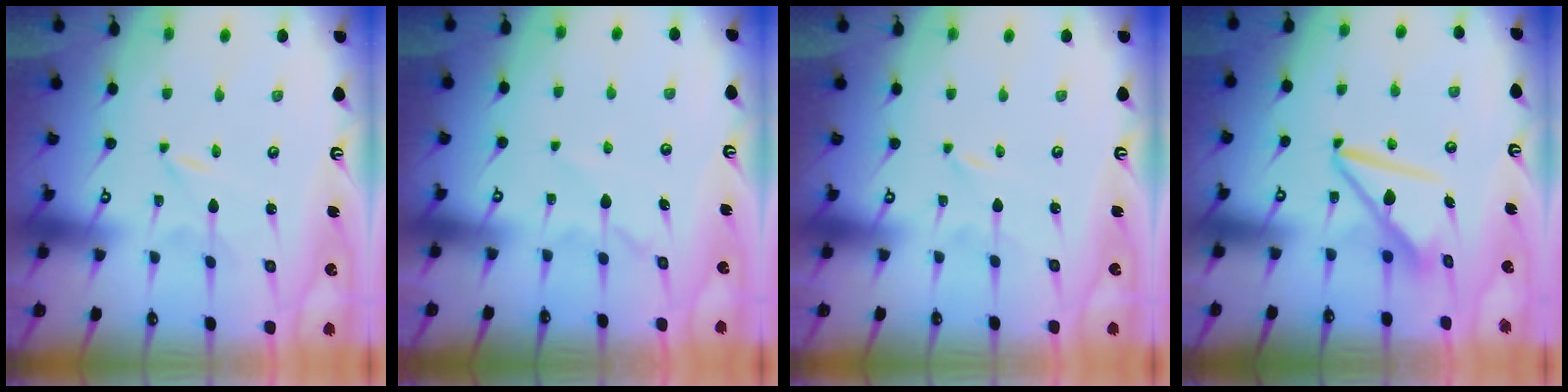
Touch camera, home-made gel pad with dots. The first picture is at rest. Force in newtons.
{"total": 6.0, "press": 6.0, "slide": 0.7}
{"total": 0.0}
{"total": 9.2, "press": 9.2, "slide": 0.7}